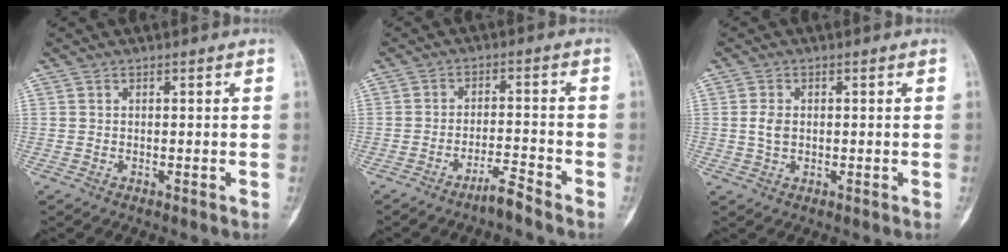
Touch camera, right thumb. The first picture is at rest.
{"total": 3.8, "force": [-3.3, -0.2, 1.9], "torque": [-0.033, 0.018, -0.062]}
{"total": 2.7, "force": [0.1, 1.9, 2.0], "torque": [-0.038, 0.002, 0.002]}